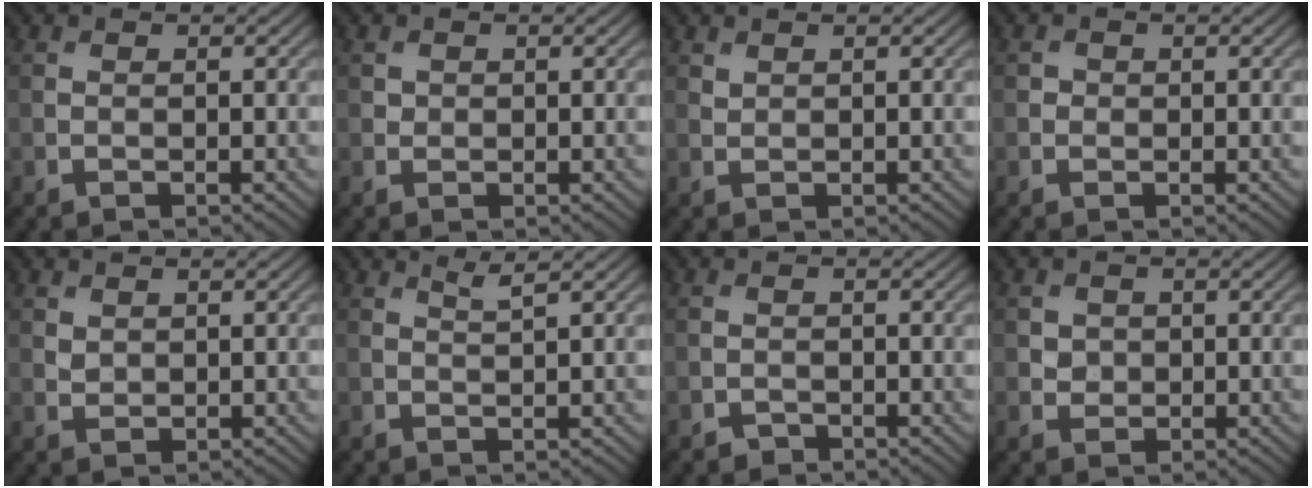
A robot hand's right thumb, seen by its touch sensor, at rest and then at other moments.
{"total": 0.8, "force": [0.2, 0.8, 0.2], "torque": [-0.003, -0.004, 0.004]}
{"total": 0.8, "force": [0.7, 0.3, 0.2], "torque": [-0.009, -0.002, 0.017]}
{"total": 0.8, "force": [0.0, 0.8, 0.2], "torque": [0.000, -0.004, -0.003]}
{"total": 1.2, "force": [0.7, 0.8, 0.4], "torque": [-0.012, -0.002, 0.019]}
{"total": 1.5, "force": [1.1, 0.0, 1.0], "torque": [-0.026, 0.005, 0.022]}
{"total": 0.8, "force": [-0.7, 0.4, 0.1], "torque": [0.001, -0.002, -0.014]}
{"total": 1.9, "force": [0.1, 1.8, 0.6], "torque": [-0.014, -0.005, 0.000]}